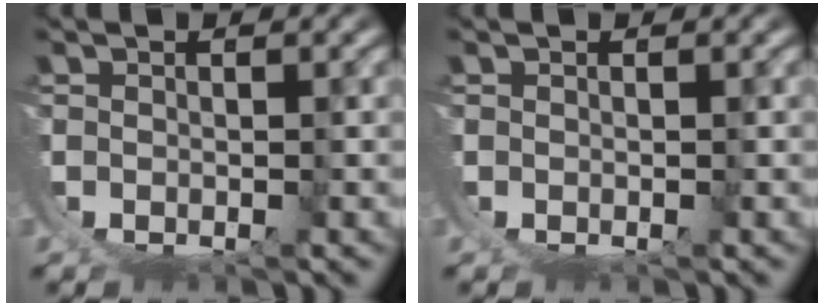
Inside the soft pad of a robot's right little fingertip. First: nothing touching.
{"total": 0.0}